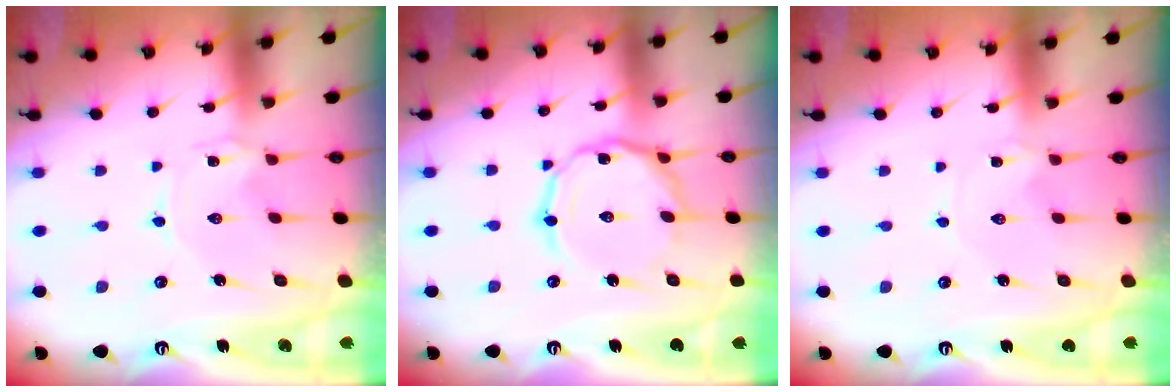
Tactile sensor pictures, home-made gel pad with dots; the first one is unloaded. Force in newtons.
{"total": 9.3, "press": 9.3, "slide": 0.7}
{"total": 0.0}